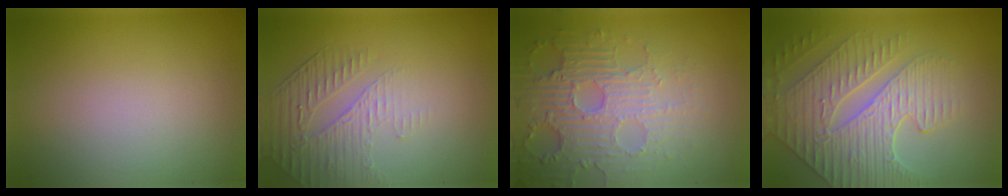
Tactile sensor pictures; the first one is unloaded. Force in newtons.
{"total": 1.9, "press": 1.3, "slide": 1.3}
{"total": 4.4, "press": 4.4, "slide": 0.5}
{"total": 5.0, "press": 4.8, "slide": 1.2}